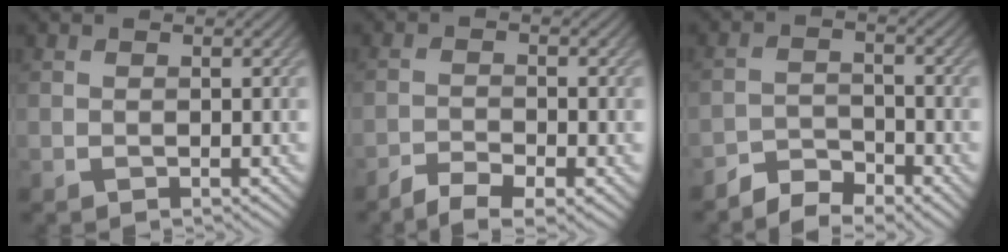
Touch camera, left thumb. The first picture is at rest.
{"total": 4.0, "force": [-3.0, 0.9, 2.4], "torque": [-0.050, -0.006, -0.056]}
{"total": 4.5, "force": [-3.9, 1.6, 1.6], "torque": [-0.025, -0.002, -0.077]}